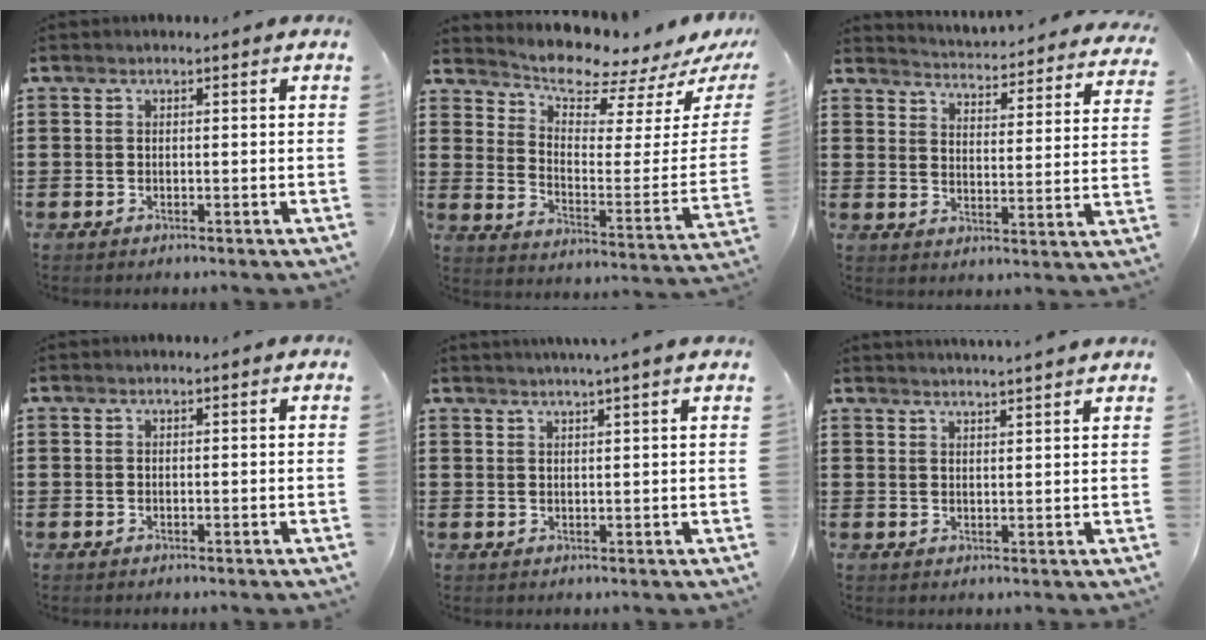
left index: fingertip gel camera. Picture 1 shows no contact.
{"total": 6.6, "force": [6.3, 0.7, 2.0], "torque": [-0.061, -0.062, 0.106]}
{"total": 3.2, "force": [3.1, -0.7, 0.0], "torque": [-0.021, -0.038, 0.046]}
{"total": 0.0}
{"total": 2.0, "force": [1.7, -0.9, 0.6], "torque": [-0.013, -0.005, 0.033]}
{"total": 2.4, "force": [2.3, -0.8, 0.1], "torque": [-0.006, -0.011, 0.044]}